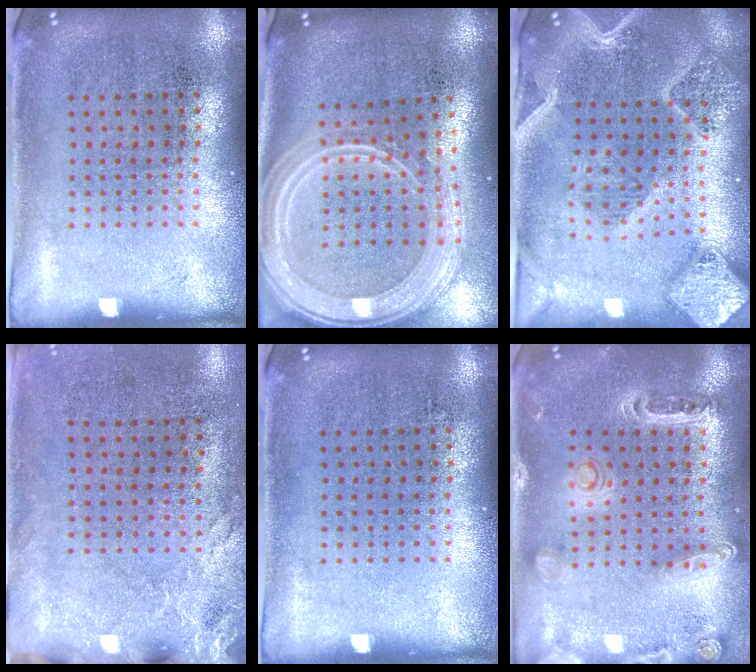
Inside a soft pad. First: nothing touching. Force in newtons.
{"total": 3.3, "press": 2.6, "slide": 2.0}
{"total": 2.9, "press": 2.6, "slide": 1.4}
{"total": 2.6, "press": 2.1, "slide": 1.5}
{"total": 0.0}
{"total": 1.4, "press": 1.3, "slide": 0.3}